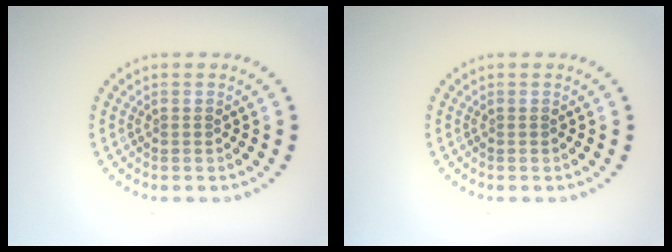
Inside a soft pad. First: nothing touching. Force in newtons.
{"total": 0.0}